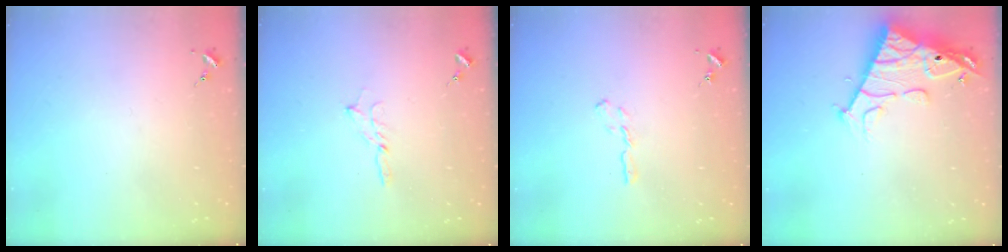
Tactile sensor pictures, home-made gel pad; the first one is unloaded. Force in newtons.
{"total": 2.5, "press": 2.5, "slide": 0.2}
{"total": 3.9, "press": 3.9, "slide": 0.4}
{"total": 15.6, "press": 15.5, "slide": 1.5}